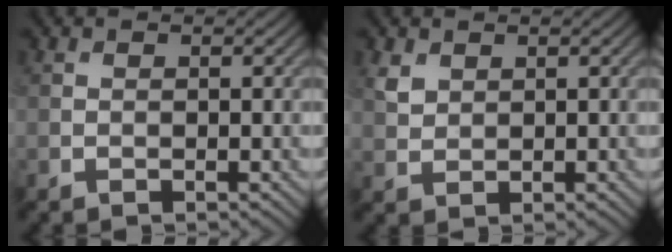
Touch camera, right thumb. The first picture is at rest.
{"total": 2.1, "force": [1.3, 1.5, 0.8], "torque": [-0.025, -0.001, 0.029]}